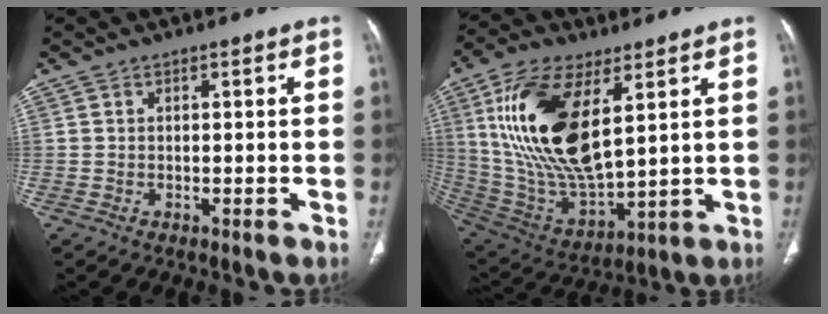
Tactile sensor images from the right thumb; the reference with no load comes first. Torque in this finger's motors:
{"motor_torque": [0.96, 4.04, 2.47, 0.29, 0.66]}